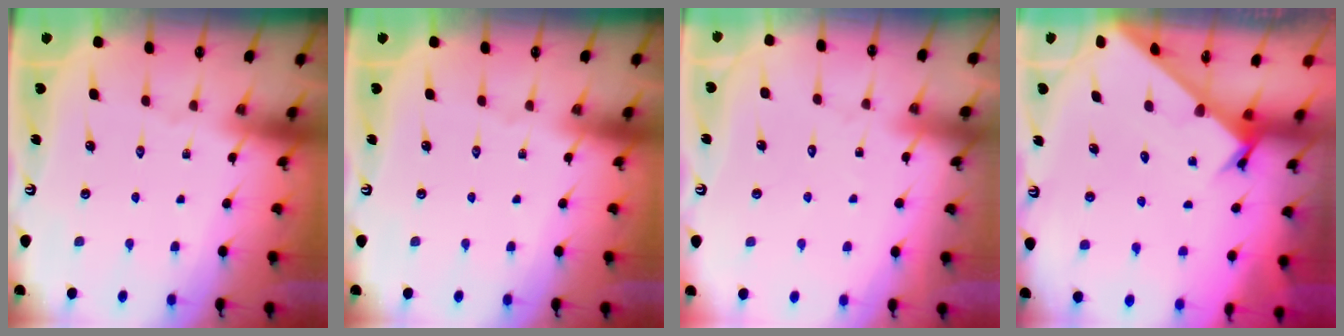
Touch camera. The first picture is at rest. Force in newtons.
{"total": 0.0}
{"total": 5.1, "press": 5.1, "slide": 0.4}
{"total": 2.4, "press": 2.4, "slide": 0.0}